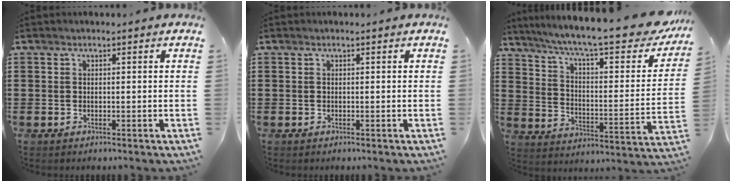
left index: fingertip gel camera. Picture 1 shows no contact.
{"total": 0.0}
{"total": 10.7, "force": [8.6, 0.8, 6.2], "torque": [-0.134, -0.060, 0.140]}